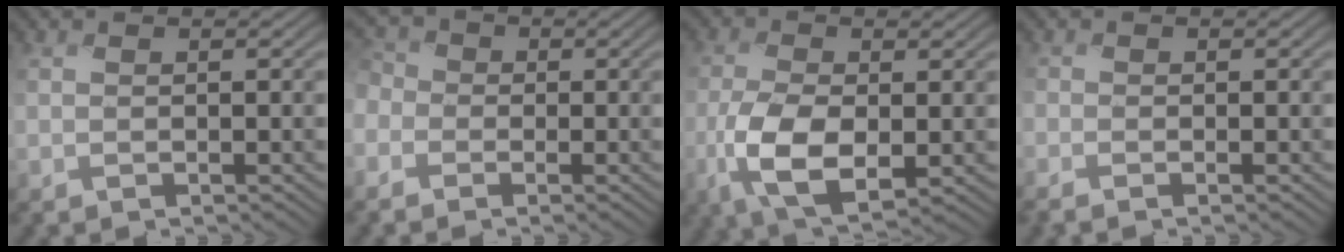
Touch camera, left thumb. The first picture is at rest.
{"total": 4.9, "force": [-1.5, 4.2, 2.2], "torque": [-0.089, -0.002, -0.042]}
{"total": 8.6, "force": [-2.2, 4.4, 7.0], "torque": [-0.163, -0.015, -0.043]}
{"total": 1.8, "force": [-1.4, 0.5, 0.9], "torque": [-0.026, -0.009, -0.034]}